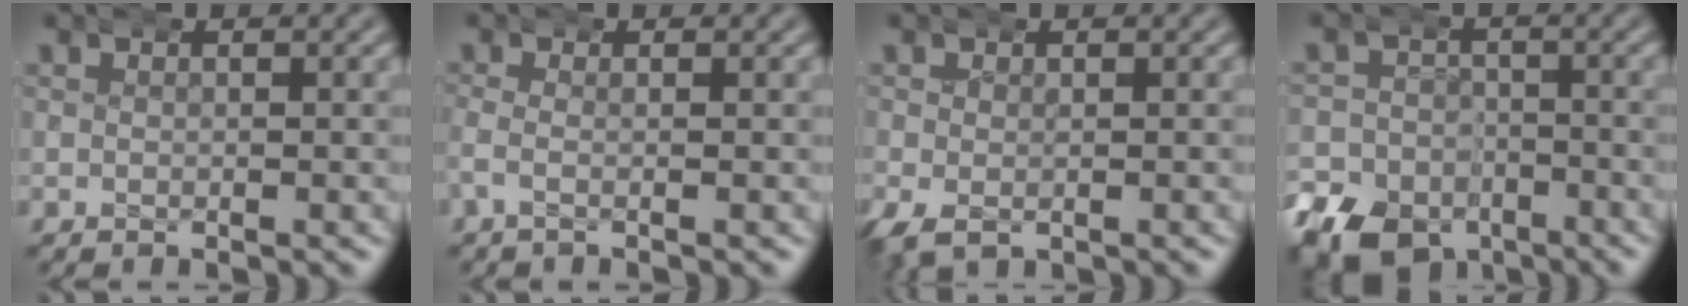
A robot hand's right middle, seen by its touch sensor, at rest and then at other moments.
{"total": 1.0, "force": [-0.6, 0.2, 0.7], "torque": [-0.021, 0.007, -0.014]}
{"total": 3.0, "force": [-1.2, 2.2, 1.7], "torque": [-0.037, -0.014, -0.010]}
{"total": 9.5, "force": [-6.4, 6.6, 2.4], "torque": [-0.023, -0.032, -0.104]}